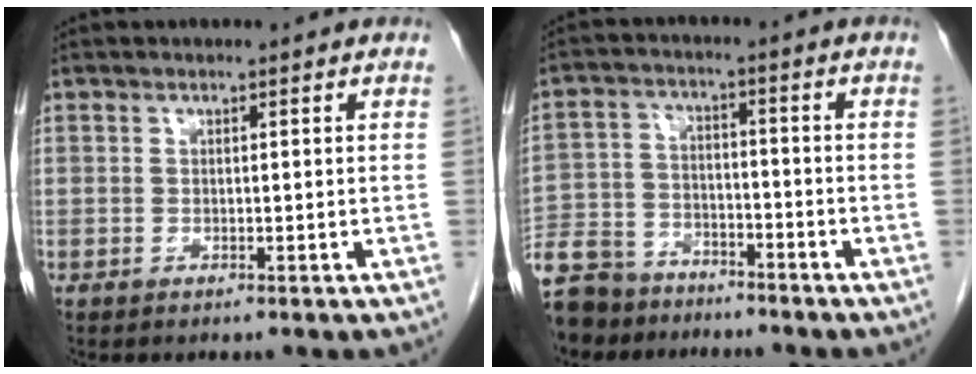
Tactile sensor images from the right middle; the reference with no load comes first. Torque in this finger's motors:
{"motor_torque": [1.07, -1.07, 1.05, 0.21]}